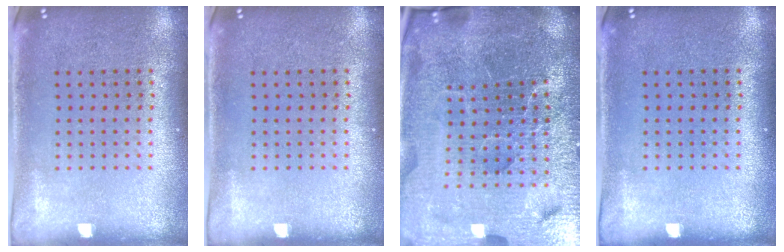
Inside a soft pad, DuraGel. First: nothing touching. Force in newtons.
{"total": 0.0}
{"total": 7.1, "press": 6.2, "slide": 3.5}
{"total": 0.0}